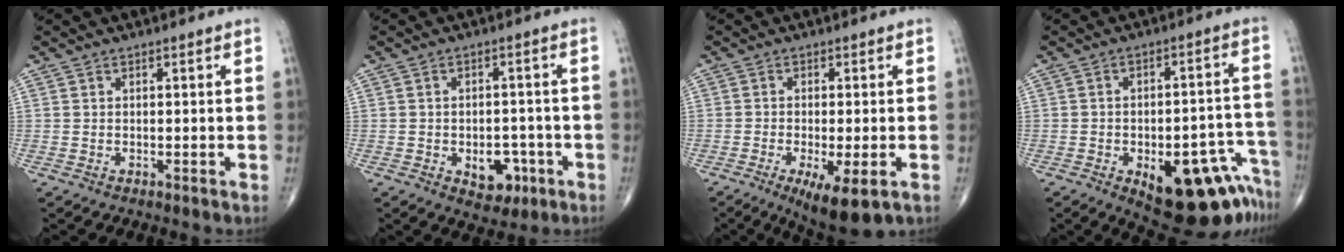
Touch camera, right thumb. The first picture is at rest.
{"total": 6.6, "force": [-2.5, 4.4, 4.3], "torque": [-0.027, 0.017, -0.025]}
{"total": 8.9, "force": [-3.8, 2.4, 7.7], "torque": [-0.122, -0.014, -0.056]}
{"total": 18.7, "force": [-9.8, 8.0, 13.7], "torque": [-0.103, 0.070, -0.116]}